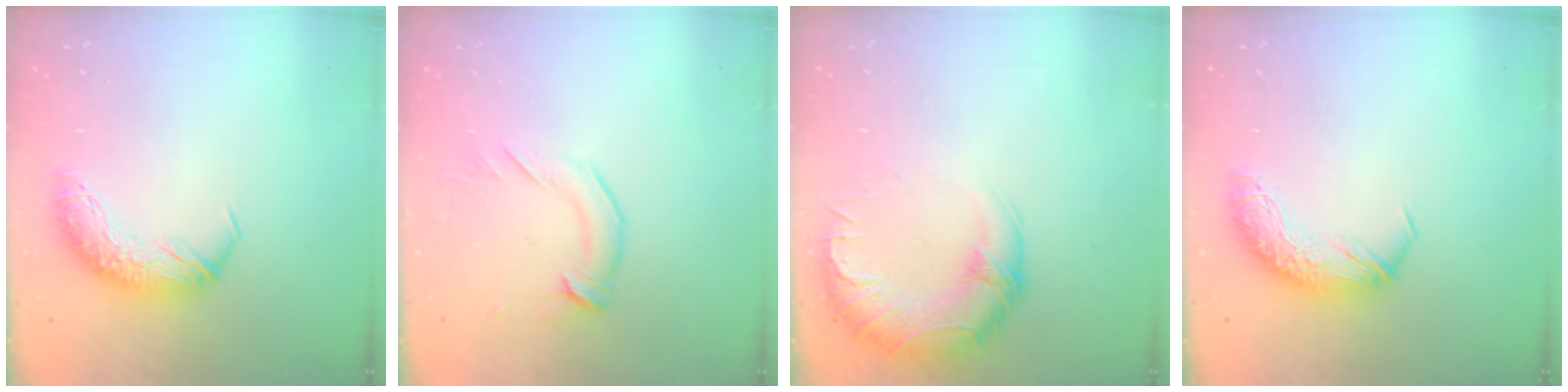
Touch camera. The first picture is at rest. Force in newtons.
{"total": 2.1, "press": 2.1, "slide": 0.5}
{"total": 3.2, "press": 0.3, "slide": 3.2}
{"total": 0.0}